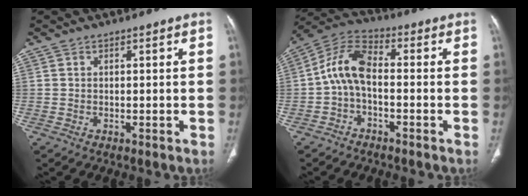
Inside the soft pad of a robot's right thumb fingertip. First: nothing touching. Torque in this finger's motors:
{"motor_torque": [-0.02, 0.78, 0.88, -0.43, 0.10]}